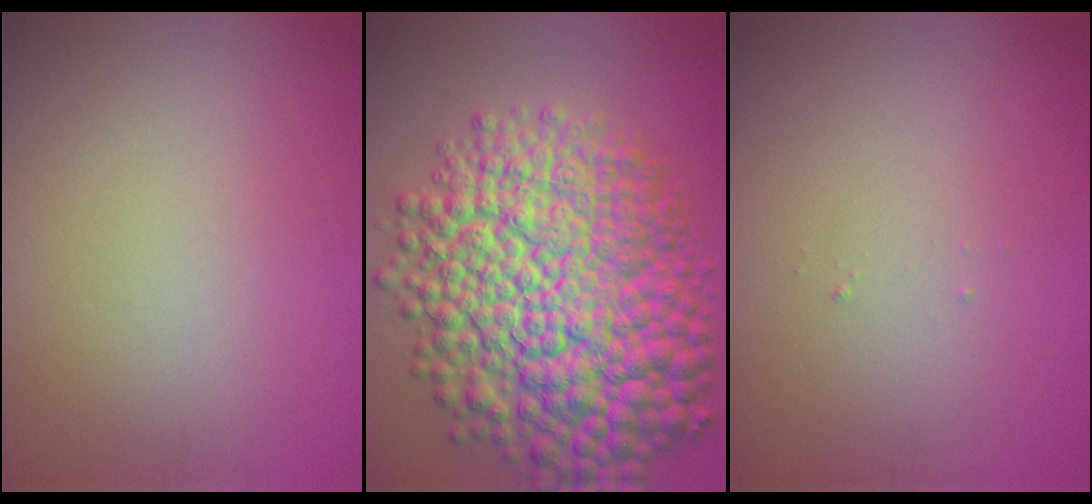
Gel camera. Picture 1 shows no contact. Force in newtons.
{"total": 15.8, "press": 15.8, "slide": 0.3}
{"total": 0.0}